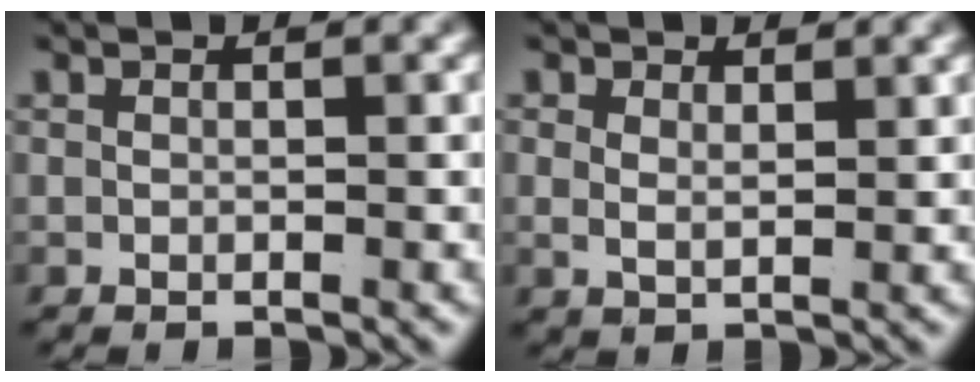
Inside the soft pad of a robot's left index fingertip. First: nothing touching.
{"total": 1.5, "force": [1.1, 0.4, 0.9], "torque": [-0.024, -0.019, 0.032]}